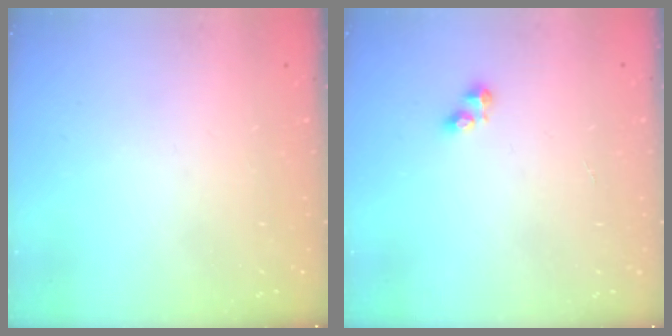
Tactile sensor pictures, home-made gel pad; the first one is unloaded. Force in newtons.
{"total": 2.8, "press": 2.8, "slide": 0.4}